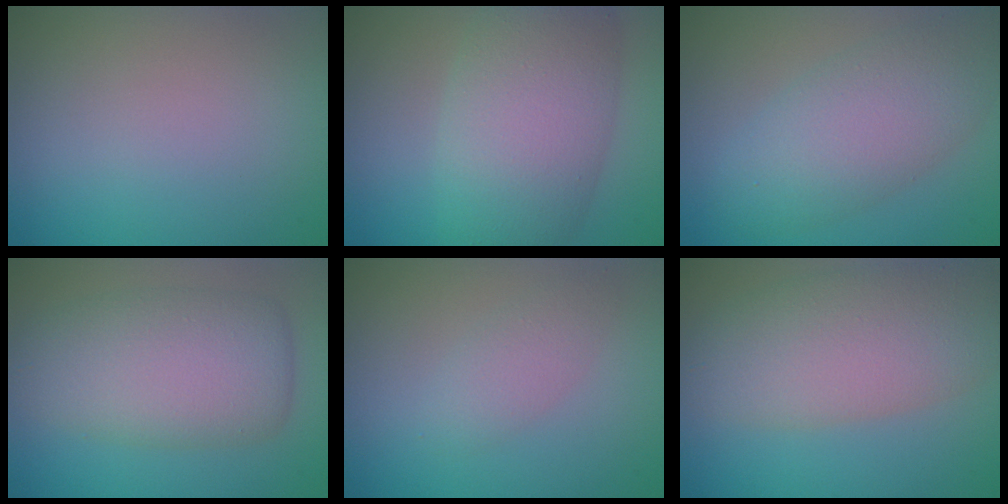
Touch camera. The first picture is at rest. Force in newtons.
{"total": 8.7, "press": 8.7, "slide": 0.3}
{"total": 6.0, "press": 6.0, "slide": 0.3}
{"total": 7.5, "press": 7.5, "slide": 0.3}
{"total": 1.9, "press": 1.9, "slide": 0.2}
{"total": 7.3, "press": 7.3, "slide": 0.1}